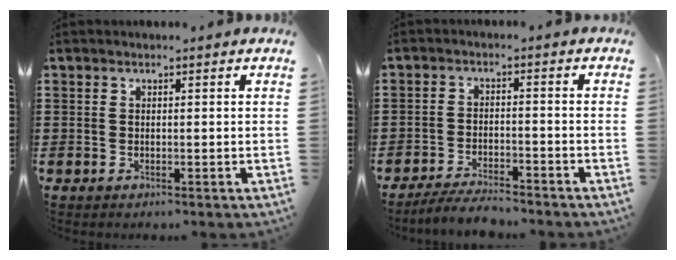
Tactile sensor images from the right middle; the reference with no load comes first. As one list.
[{"total": 4.2, "force": [-4.0, 0.5, 1.3], "torque": [-0.029, 0.000, -0.082]}]